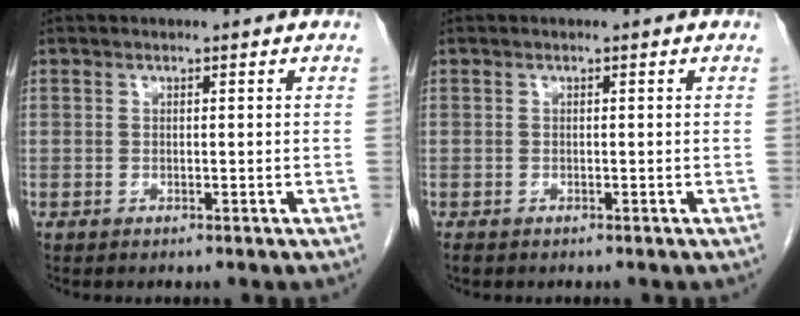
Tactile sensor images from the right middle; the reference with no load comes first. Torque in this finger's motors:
{"motor_torque": [0.17, -0.01, -0.02, 0.01]}